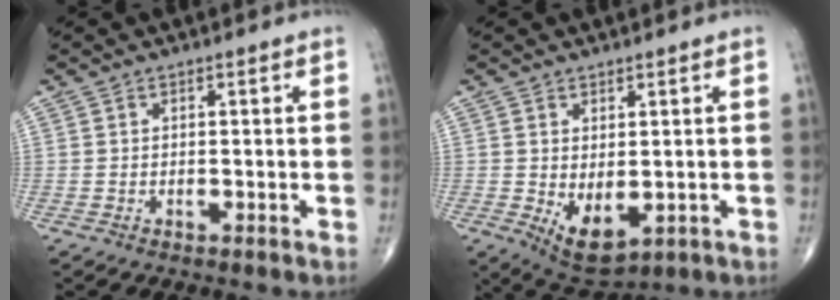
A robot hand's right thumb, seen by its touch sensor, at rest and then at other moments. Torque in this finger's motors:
{"motor_torque": [-0.05, 0.53, 0.58, 0.34, 0.04]}